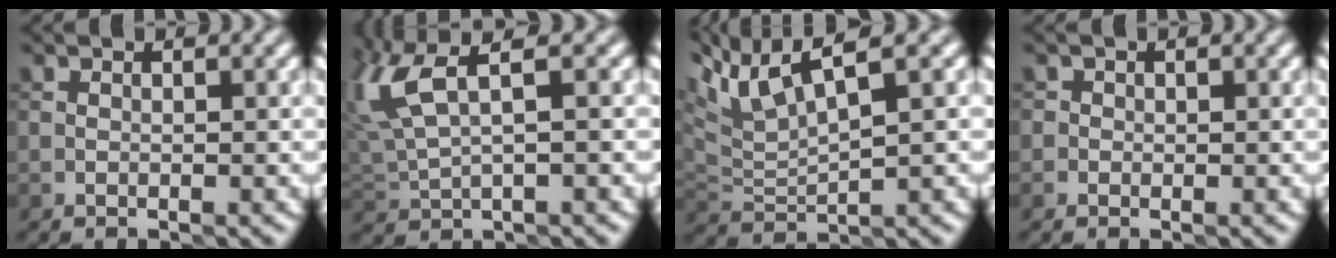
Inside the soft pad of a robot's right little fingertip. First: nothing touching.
{"total": 5.3, "force": [2.6, 1.6, 4.3], "torque": [-0.116, 0.015, 0.055]}
{"total": 5.8, "force": [3.8, 1.2, 4.2], "torque": [-0.103, 0.021, 0.076]}
{"total": 1.1, "force": [0.4, 1.0, 0.3], "torque": [0.007, 0.003, 0.001]}